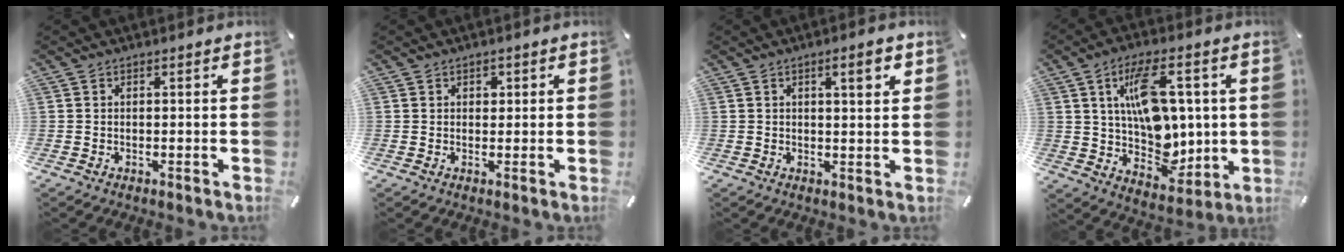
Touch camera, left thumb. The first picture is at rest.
{"total": 1.2, "force": [0.4, 1.1, 0.3], "torque": [0.007, -0.004, 0.004]}
{"total": 4.8, "force": [2.1, 1.1, 4.2], "torque": [-0.060, -0.006, 0.028]}
{"total": 14.5, "force": [3.7, 9.5, 10.3], "torque": [-0.163, -0.008, 0.068]}